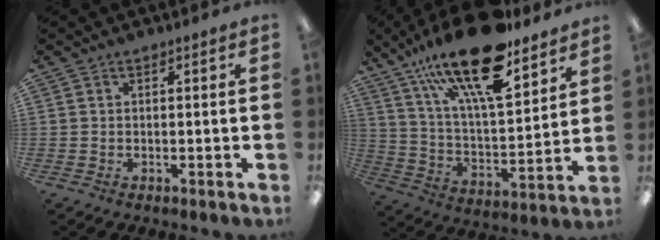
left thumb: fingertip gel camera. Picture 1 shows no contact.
{"total": 23.7, "force": [16.6, 7.8, 15.1], "torque": [-0.255, -0.099, 0.281]}